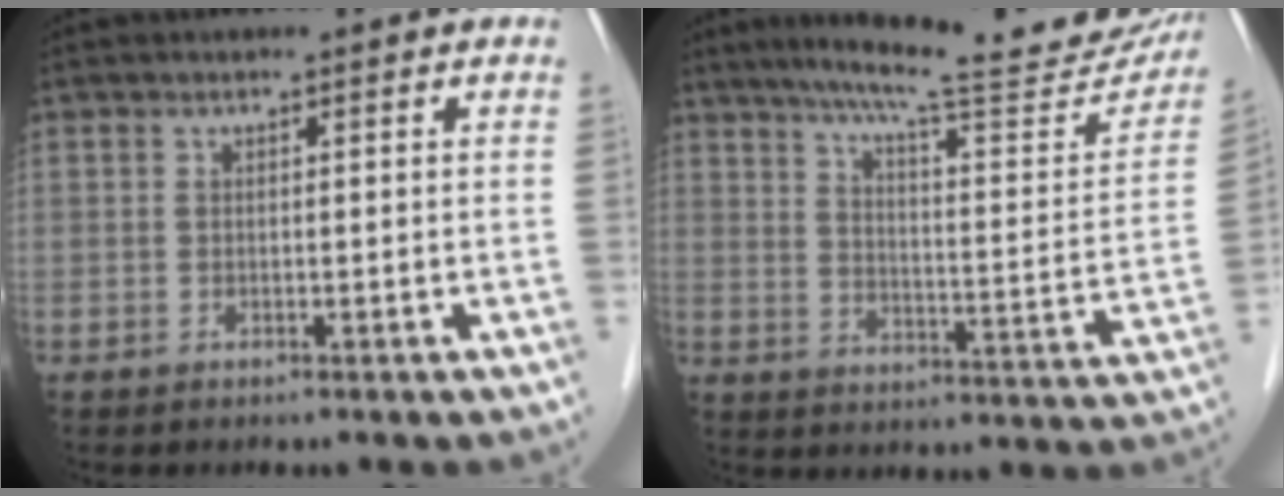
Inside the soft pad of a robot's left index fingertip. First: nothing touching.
{"total": 23.7, "force": [20.3, 2.6, 12.0], "torque": [-0.169, -0.037, 0.257]}